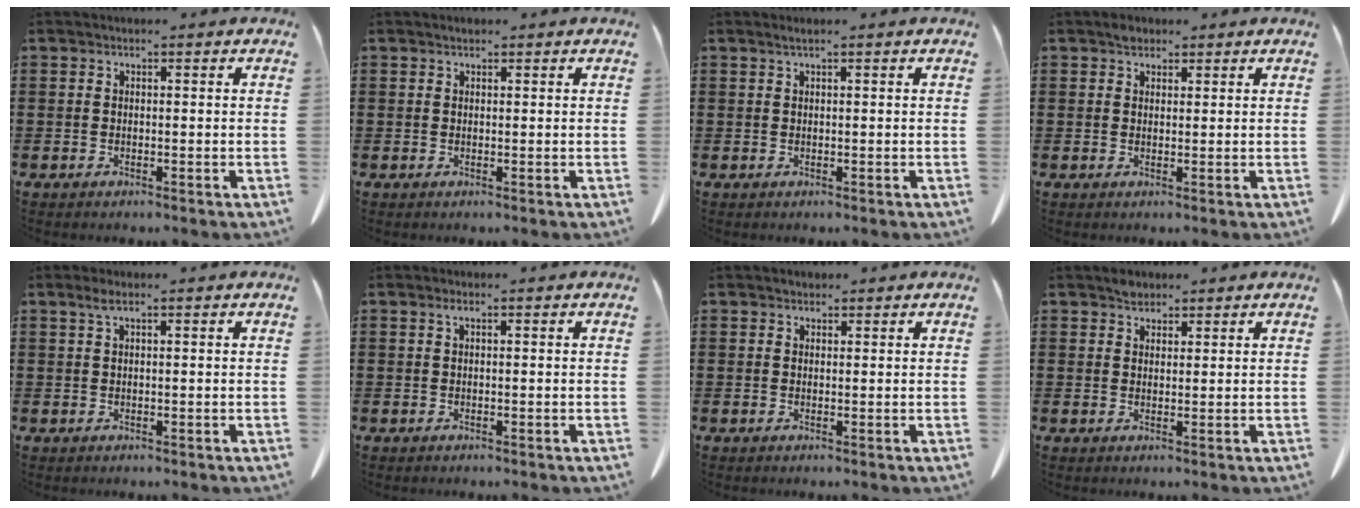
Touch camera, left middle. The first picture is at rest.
{"total": 0.6, "force": [0.5, 0.3, 0.2], "torque": [-0.005, 0.003, 0.008]}
{"total": 0.7, "force": [0.4, 0.0, 0.6], "torque": [-0.011, 0.001, 0.007]}
{"total": 1.7, "force": [1.3, 0.9, 0.4], "torque": [-0.004, -0.001, 0.024]}
{"total": 1.5, "force": [0.7, 0.3, 1.3], "torque": [-0.029, 0.003, 0.011]}
{"total": 0.8, "force": [0.2, 0.2, 0.7], "torque": [-0.016, 0.002, 0.005]}
{"total": 0.9, "force": [0.8, 0.4, 0.0], "torque": [0.005, -0.001, 0.013]}
{"total": 1.9, "force": [1.7, 0.9, 0.2], "torque": [-0.001, -0.002, 0.031]}